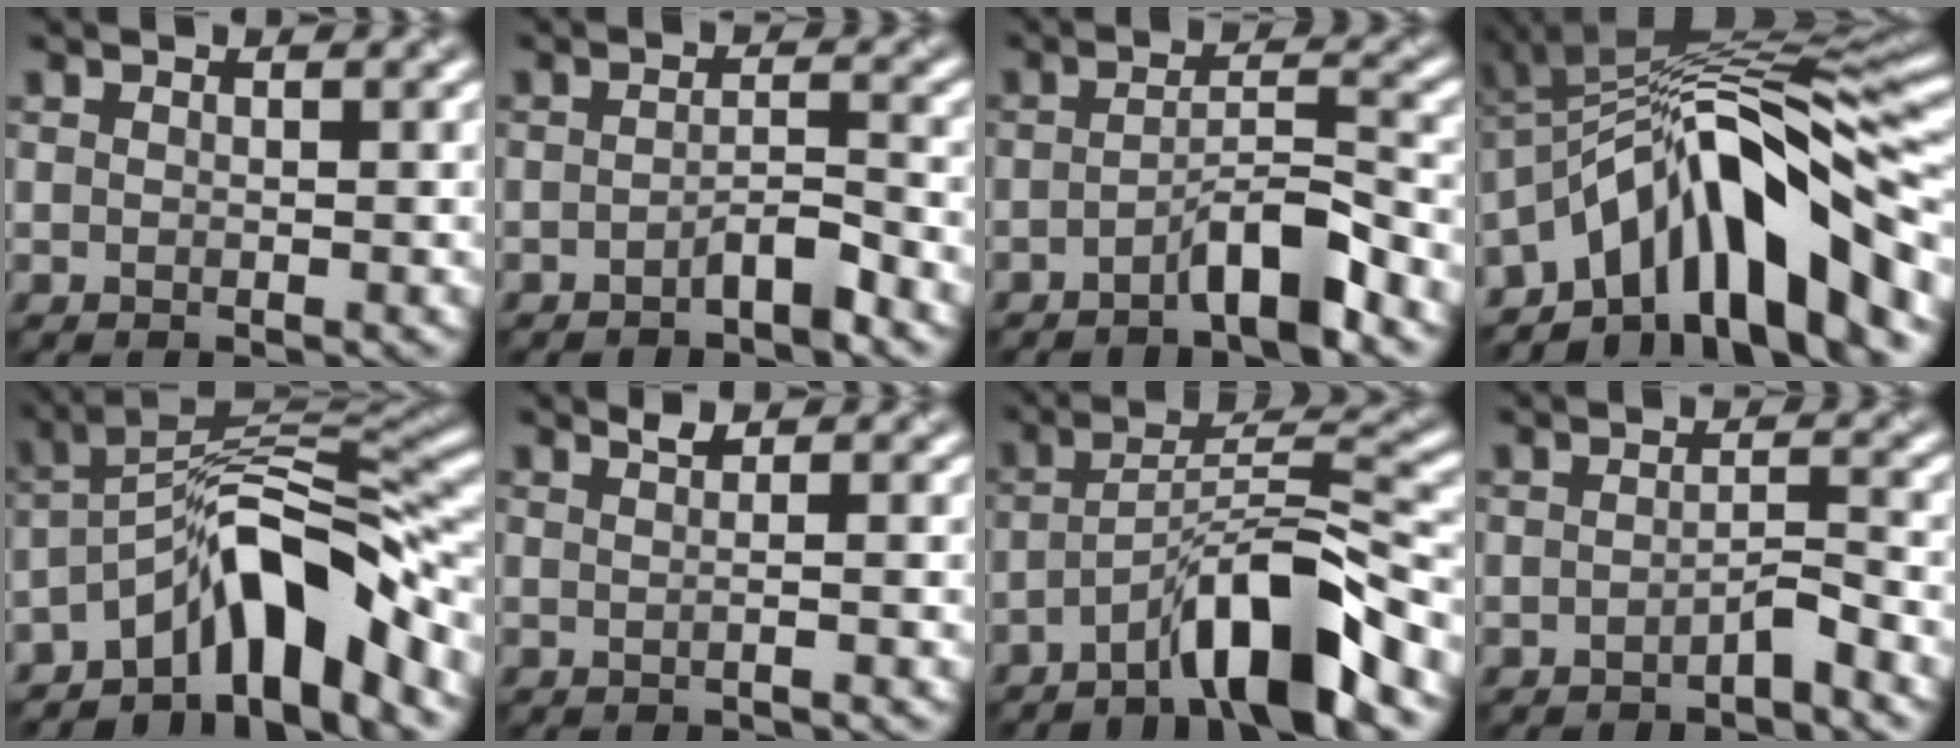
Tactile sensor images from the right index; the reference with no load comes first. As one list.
[{"total": 2.4, "force": [-2.0, 0.3, 1.2], "torque": [-0.019, 0.006, -0.038]}, {"total": 4.0, "force": [-3.0, 0.5, 2.5], "torque": [-0.041, 0.013, -0.059]}, {"total": 12.7, "force": [-6.5, 4.1, 10.1], "torque": [-0.135, 0.018, -0.115]}, {"total": 9.6, "force": [-6.2, 2.8, 6.8], "torque": [-0.090, 0.014, -0.115]}, {"total": 1.4, "force": [0.0, 0.5, 1.3], "torque": [-0.011, -0.003, -0.013]}, {"total": 7.7, "force": [-5.1, 1.0, 5.7], "torque": [-0.094, 0.016, -0.091]}, {"total": 1.9, "force": [-1.7, 0.2, 0.8], "torque": [-0.014, 0.003, -0.032]}]